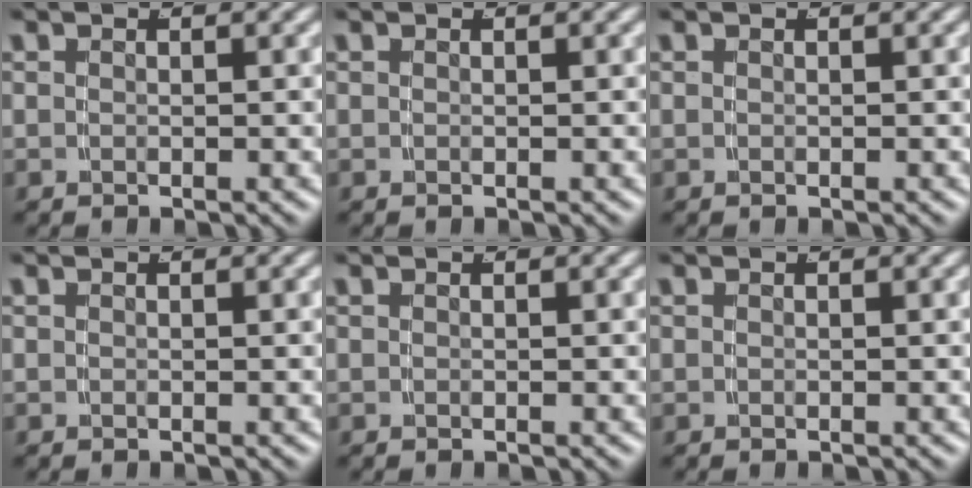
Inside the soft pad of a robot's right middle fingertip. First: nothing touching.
{"total": 0.0}
{"total": 0.0}
{"total": 0.0}
{"total": 0.0}
{"total": 0.0}